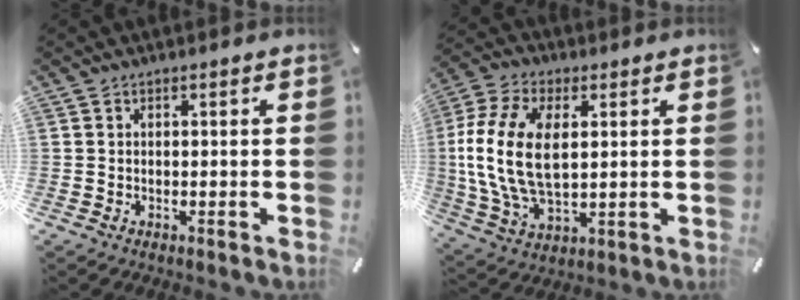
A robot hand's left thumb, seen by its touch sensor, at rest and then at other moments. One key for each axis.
{"total": 15.8, "fx": 2.1, "fy": 9.5, "fz": 12.5, "tx": -0.294, "ty": -0.001, "tz": 0.035}